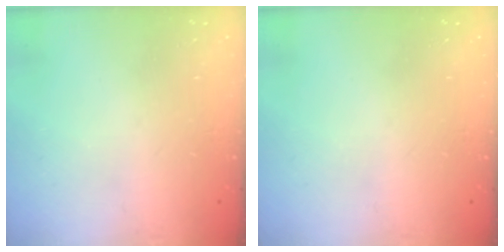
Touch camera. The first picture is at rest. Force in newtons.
{"total": 0.0}